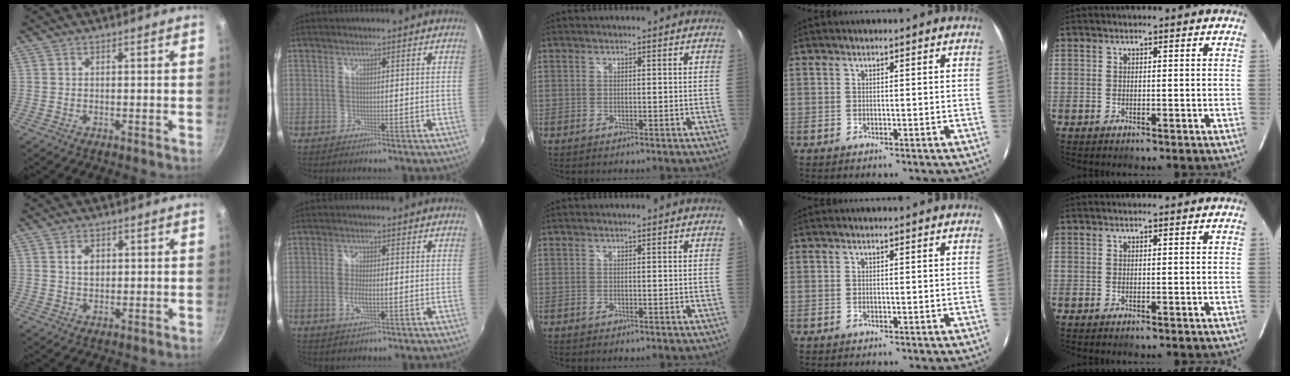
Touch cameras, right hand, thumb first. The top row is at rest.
{"thumb": {"total": 3.1, "force": [0.7, 2.3, 2.0], "torque": [-0.023, -0.001, 0.014]}, "index": {"total": 3.9, "force": [-1.1, 1.0, 3.6], "torque": [-0.075, -0.006, -0.021]}}